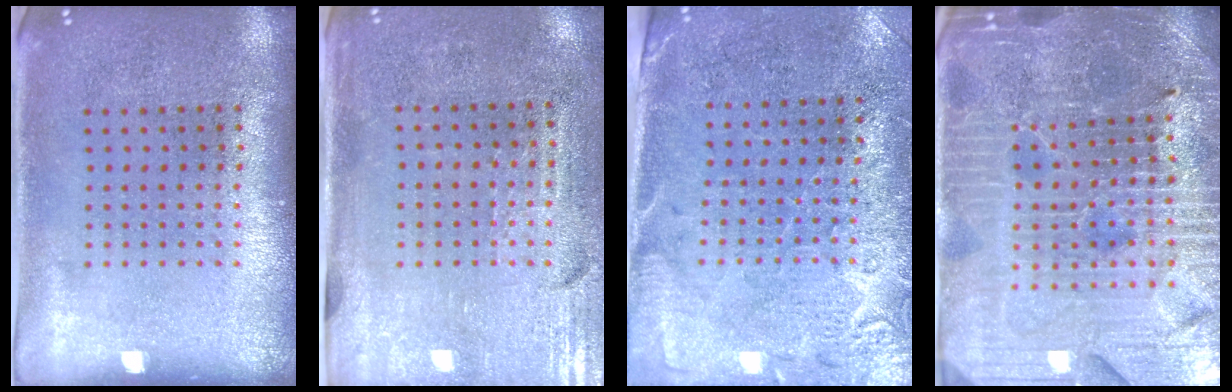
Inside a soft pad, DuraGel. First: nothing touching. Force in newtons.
{"total": 3.4, "press": 3.0, "slide": 1.6}
{"total": 2.9, "press": 2.6, "slide": 1.2}
{"total": 5.1, "press": 4.8, "slide": 1.7}